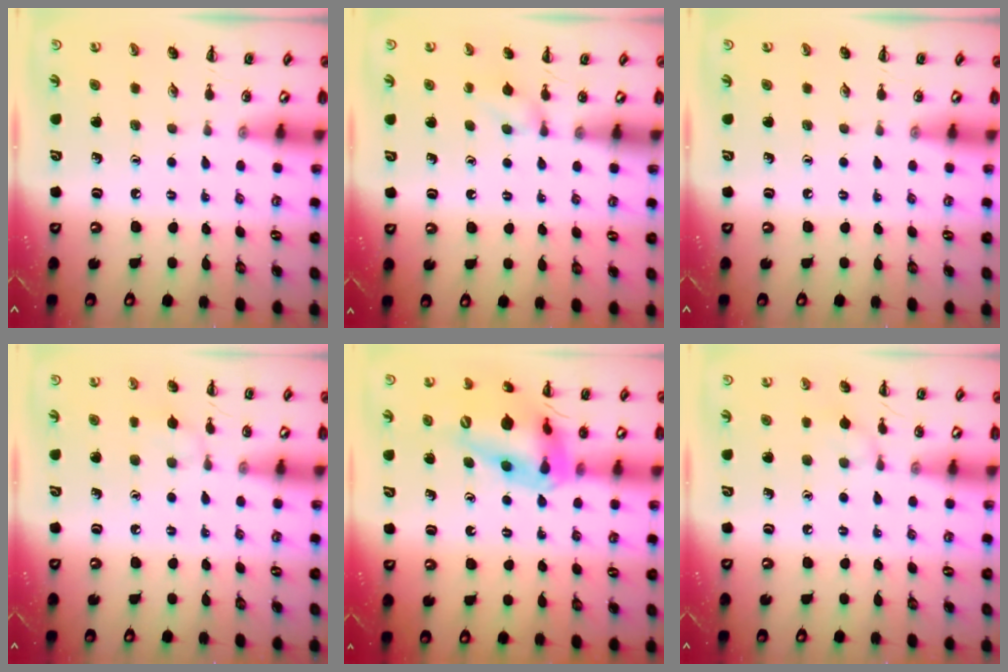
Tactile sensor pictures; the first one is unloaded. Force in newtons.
{"total": 3.6, "press": 3.3, "slide": 1.4}
{"total": 0.0}
{"total": 6.3, "press": 6.0, "slide": 1.8}
{"total": 18.7, "press": 18.4, "slide": 3.0}
{"total": 6.0, "press": 5.6, "slide": 2.0}